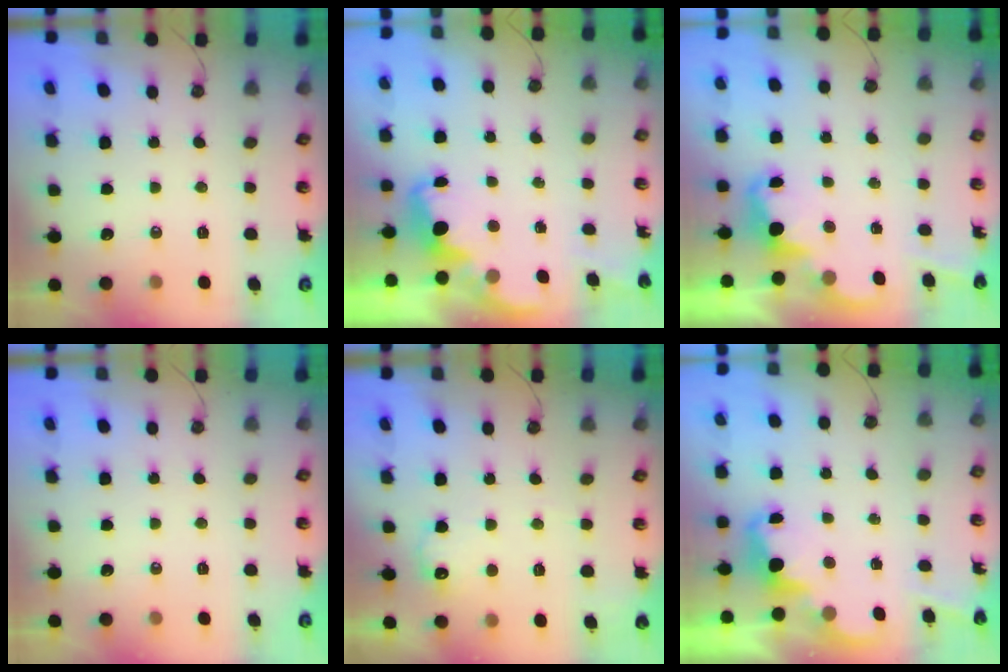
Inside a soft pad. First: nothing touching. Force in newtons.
{"total": 2.2, "press": 2.1, "slide": 0.6}
{"total": 2.5, "press": 2.4, "slide": 0.6}
{"total": 0.0}
{"total": 9.8, "press": 9.8, "slide": 0.5}
{"total": 2.5, "press": 2.5, "slide": 0.6}